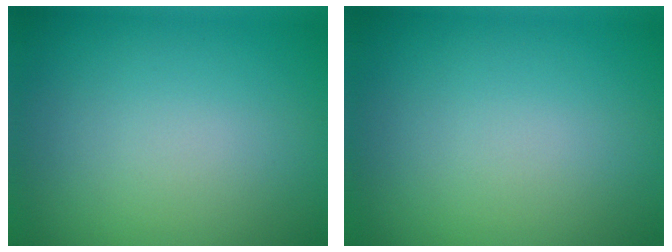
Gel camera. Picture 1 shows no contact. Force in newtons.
{"total": 0.0}